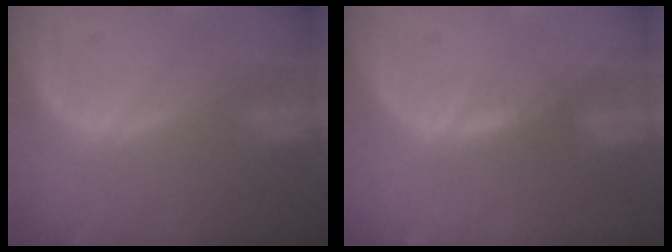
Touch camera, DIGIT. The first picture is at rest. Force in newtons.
{"total": 1.3, "press": 1.2, "slide": 0.2}